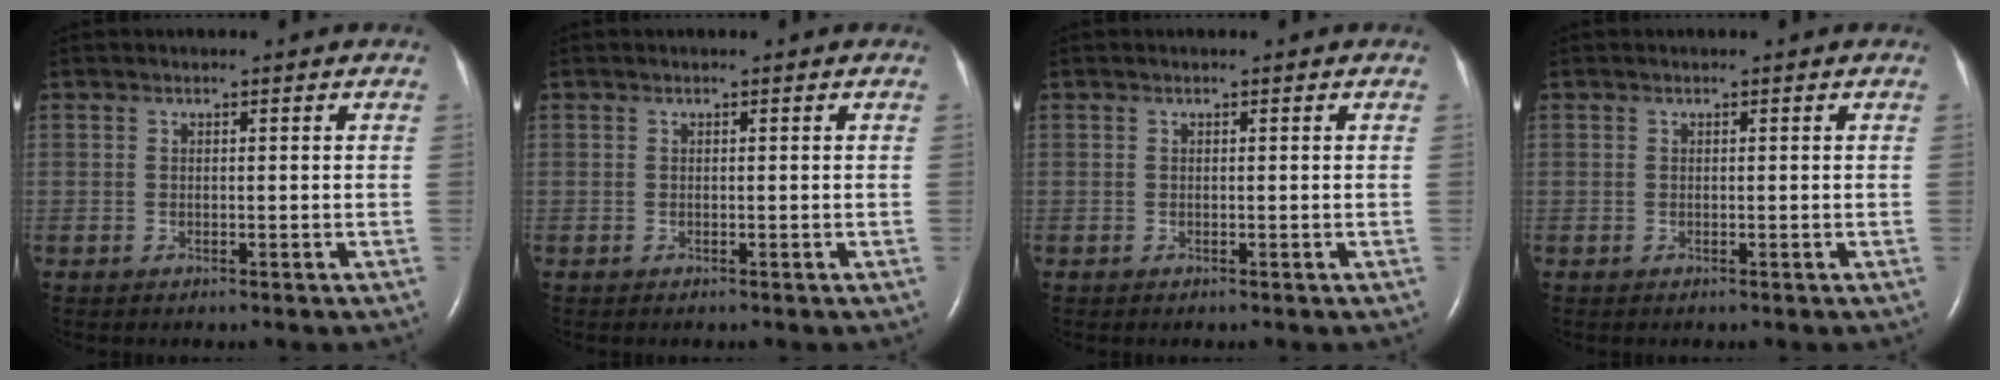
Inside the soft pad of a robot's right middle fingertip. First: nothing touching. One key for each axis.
{"total": 0.0}
{"total": 0.0}
{"total": 0.0}